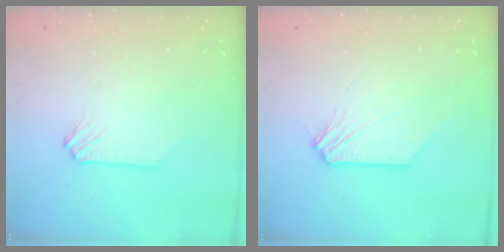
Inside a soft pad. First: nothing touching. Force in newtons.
{"total": 1.0, "press": 1.0, "slide": 0.1}